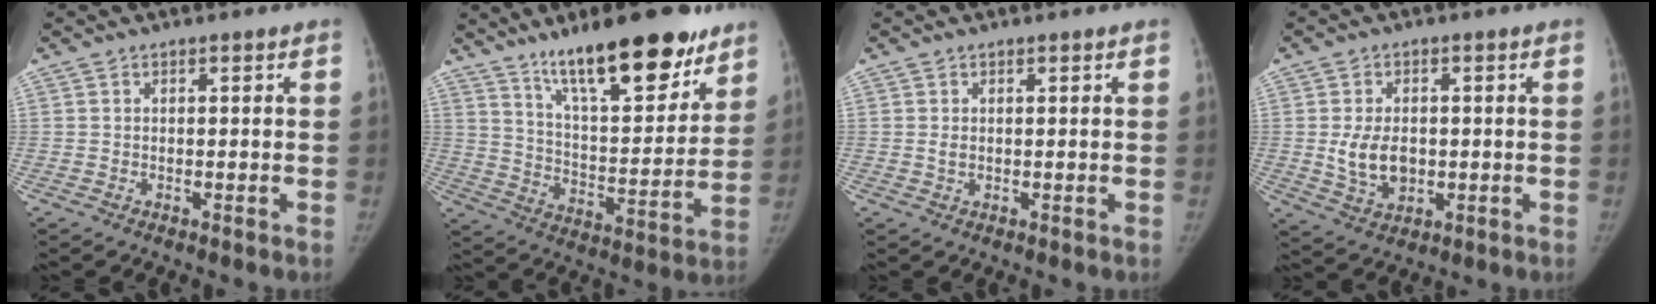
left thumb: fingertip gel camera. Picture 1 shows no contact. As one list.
[{"total": 21.4, "force": [14.7, 6.5, 14.2], "torque": [-0.179, -0.076, 0.239]}, {"total": 1.2, "force": [0.2, 0.9, 0.8], "torque": [-0.014, -0.001, 0.004]}, {"total": 7.6, "force": [-0.3, 5.2, 5.5], "torque": [-0.085, -0.007, 0.004]}]